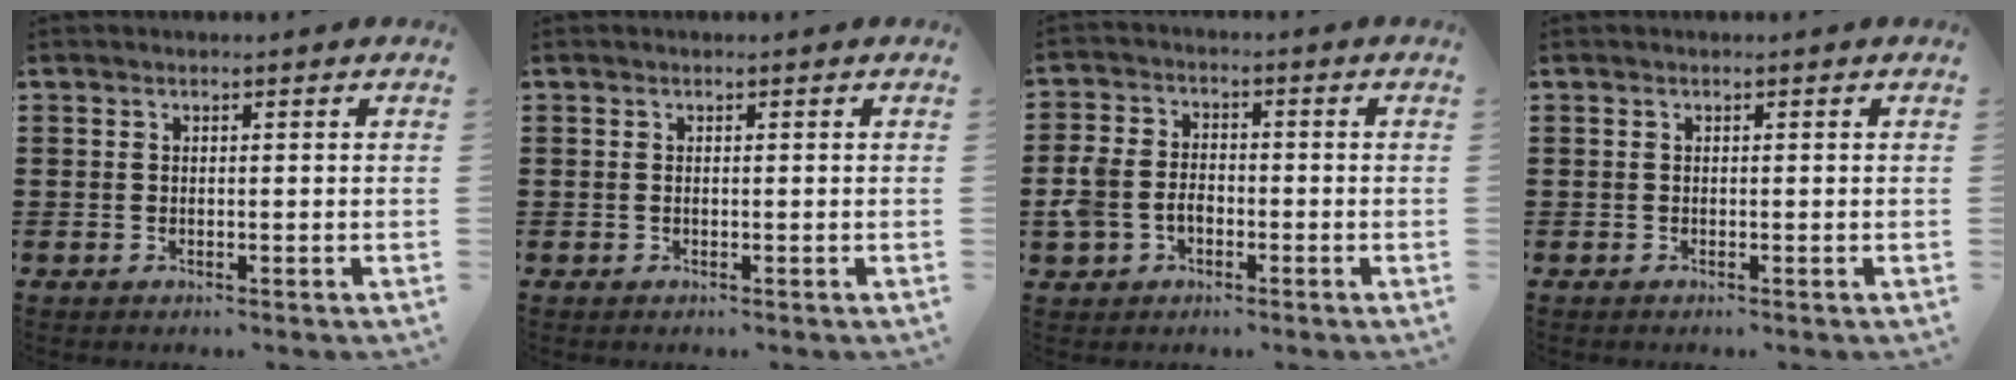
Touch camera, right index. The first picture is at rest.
{"total": 0.0}
{"total": 4.7, "force": [-1.6, 3.5, 2.7], "torque": [-0.081, 0.000, -0.040]}
{"total": 0.0}